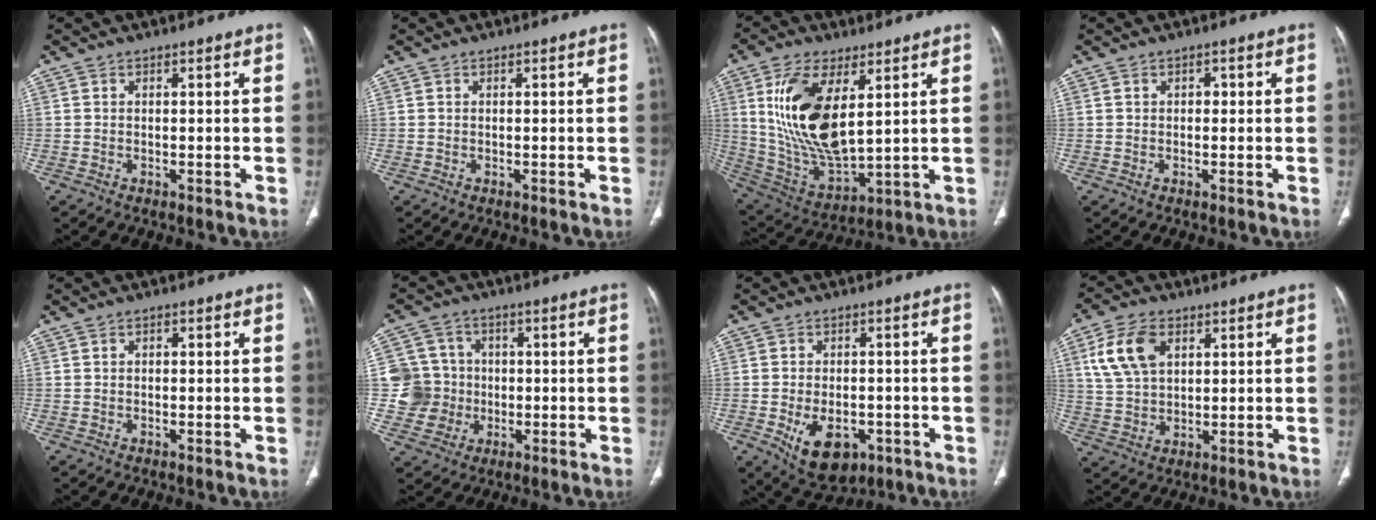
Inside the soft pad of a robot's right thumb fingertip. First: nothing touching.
{"total": 0.0}
{"total": 18.5, "force": [5.3, 8.6, 15.5], "torque": [-0.297, -0.026, 0.117]}
{"total": 0.9, "force": [0.1, 0.7, 0.6], "torque": [-0.004, 0.003, -0.001]}
{"total": 0.7, "force": [0.1, 0.5, 0.5], "torque": [-0.005, 0.003, 0.000]}
{"total": 9.5, "force": [-0.6, 9.3, 1.6], "torque": [0.004, 0.016, -0.010]}
{"total": 10.3, "force": [-3.9, 6.5, 7.1], "torque": [-0.098, 0.007, -0.043]}
{"total": 10.3, "force": [3.8, 6.5, 7.0], "torque": [-0.129, -0.002, 0.077]}